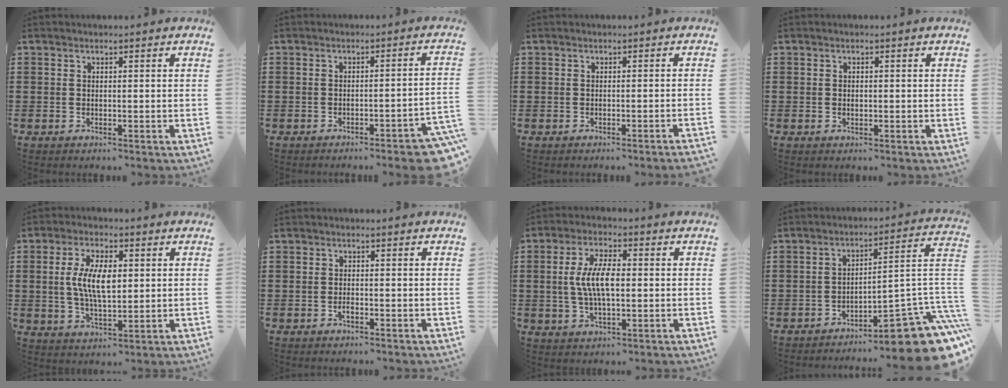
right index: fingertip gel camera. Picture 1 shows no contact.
{"total": 3.9, "force": [-3.0, -0.1, 2.4], "torque": [-0.039, -0.012, -0.054]}
{"total": 0.8, "force": [-0.6, -0.3, 0.5], "torque": [-0.009, -0.002, -0.013]}
{"total": 0.6, "force": [0.0, 0.4, 0.4], "torque": [-0.009, 0.002, 0.000]}
{"total": 8.2, "force": [0.8, 3.7, 7.3], "torque": [-0.148, 0.010, 0.012]}
{"total": 1.1, "force": [-0.7, 0.2, 0.8], "torque": [-0.018, -0.009, -0.011]}
{"total": 7.4, "force": [0.0, 2.9, 6.8], "torque": [-0.146, 0.002, -0.007]}
{"total": 12.2, "force": [-8.3, 2.3, 8.6], "torque": [-0.101, 0.019, -0.145]}